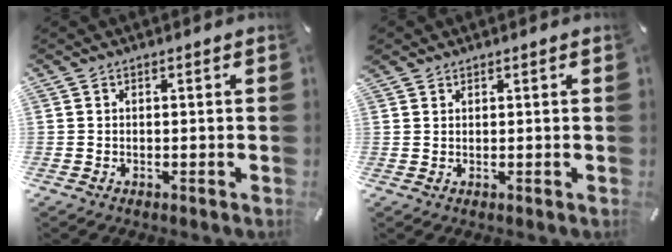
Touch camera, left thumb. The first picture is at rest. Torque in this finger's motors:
{"motor_torque": [1.23, 1.23, 1.40, -1.37, 0.37]}